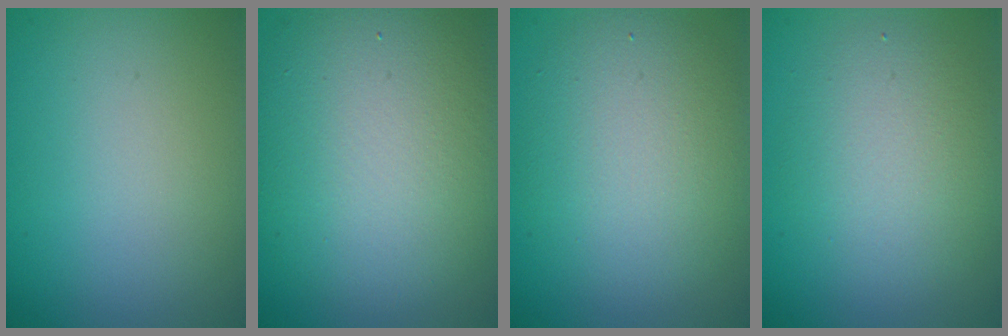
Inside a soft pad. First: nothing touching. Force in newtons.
{"total": 10.7, "press": 10.6, "slide": 0.6}
{"total": 5.7, "press": 5.7, "slide": 0.5}
{"total": 4.2, "press": 4.2, "slide": 0.1}